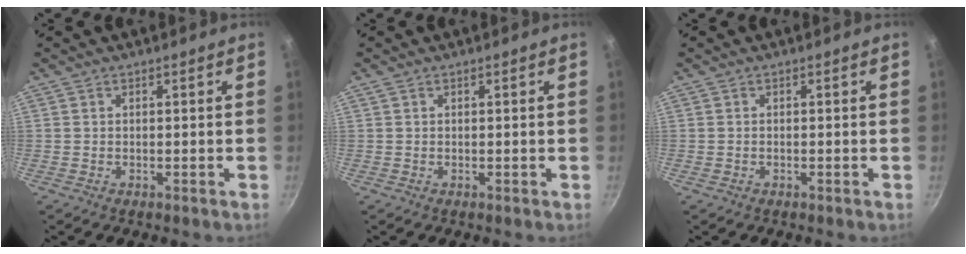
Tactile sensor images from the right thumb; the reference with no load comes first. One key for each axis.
{"total": 0.9, "fx": 0.5, "fy": 0.5, "fz": 0.5, "tx": -0.010, "ty": 0.002, "tz": 0.013}
{"total": 0.0}